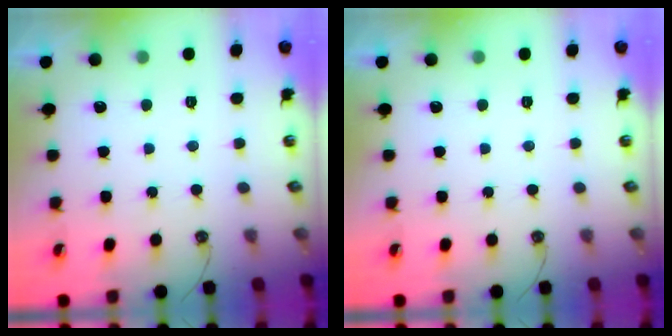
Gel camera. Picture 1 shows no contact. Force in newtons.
{"total": 0.0}